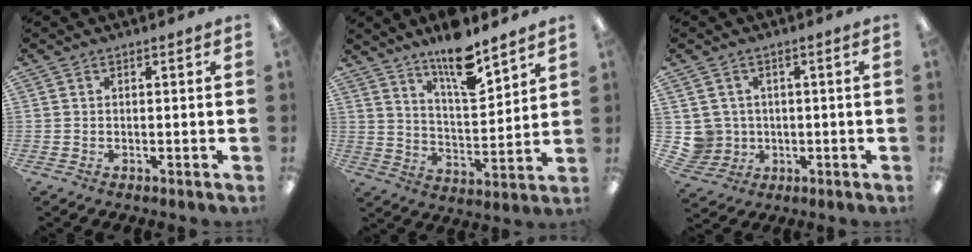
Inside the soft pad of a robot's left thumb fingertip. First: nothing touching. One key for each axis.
{"total": 13.2, "fx": 10.3, "fy": 3.5, "fz": 7.3, "tx": -0.114, "ty": -0.068, "tz": 0.176}
{"total": 5.1, "fx": 0.7, "fy": 5.0, "fz": 0.5, "tx": -0.027, "ty": 0.003, "tz": 0.018}